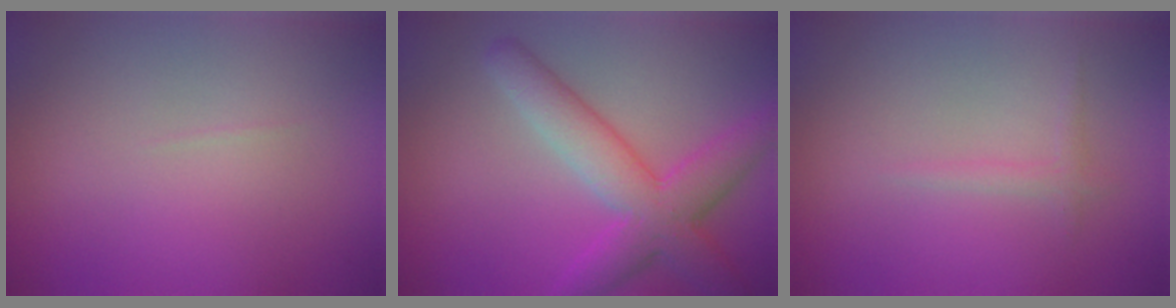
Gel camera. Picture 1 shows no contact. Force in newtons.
{"total": 6.0, "press": 6.0, "slide": 0.2}
{"total": 0.8, "press": 0.8, "slide": 0.0}